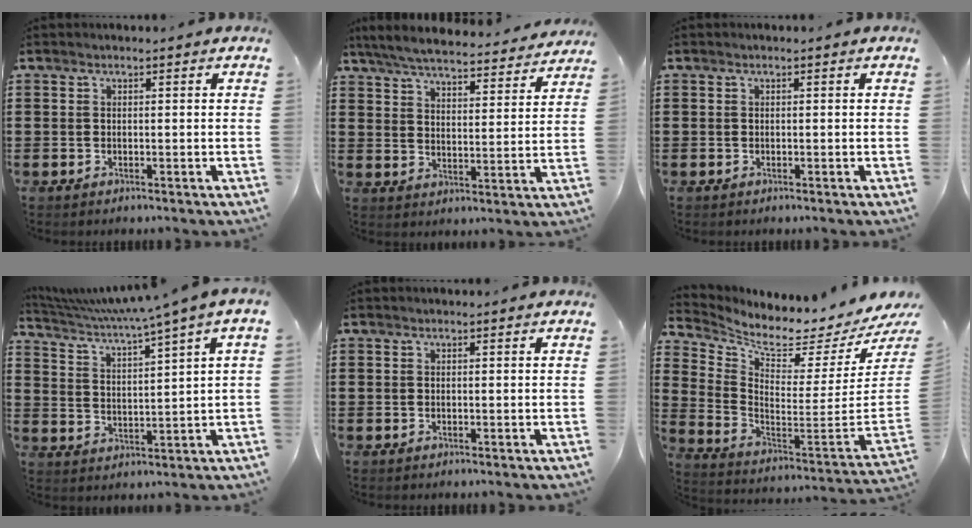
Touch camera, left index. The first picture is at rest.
{"total": 5.9, "force": [5.7, -0.1, 1.5], "torque": [-0.057, -0.040, 0.099]}
{"total": 0.0}
{"total": 4.0, "force": [3.2, -1.1, 2.2], "torque": [-0.060, -0.035, 0.047]}
{"total": 0.0}
{"total": 4.1, "force": [3.3, 0.6, 2.3], "torque": [-0.061, -0.058, 0.047]}